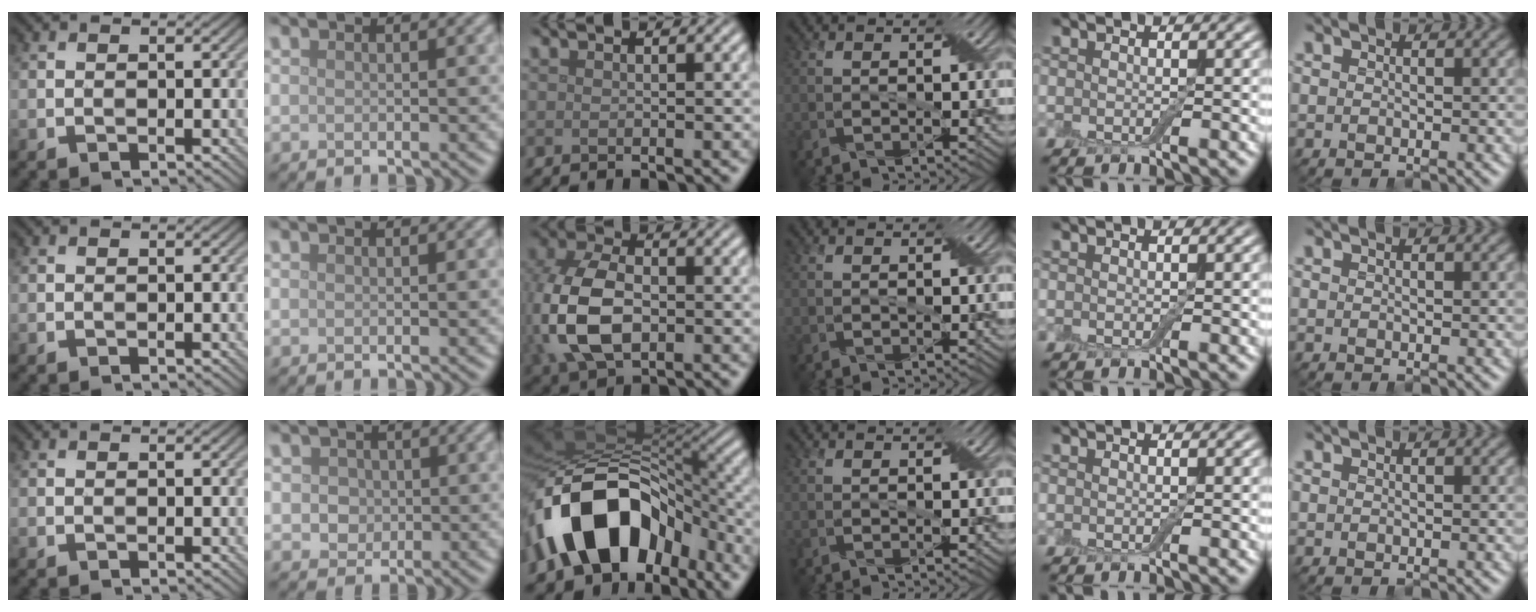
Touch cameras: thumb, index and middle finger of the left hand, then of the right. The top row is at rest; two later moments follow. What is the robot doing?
{"motion": "extract", "object": "drawer"}